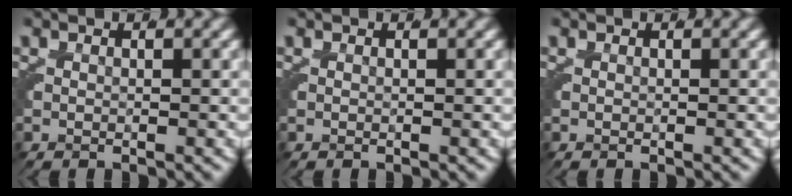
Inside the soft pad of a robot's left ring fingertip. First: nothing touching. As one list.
[{"total": 0.0}, {"total": 0.0}]